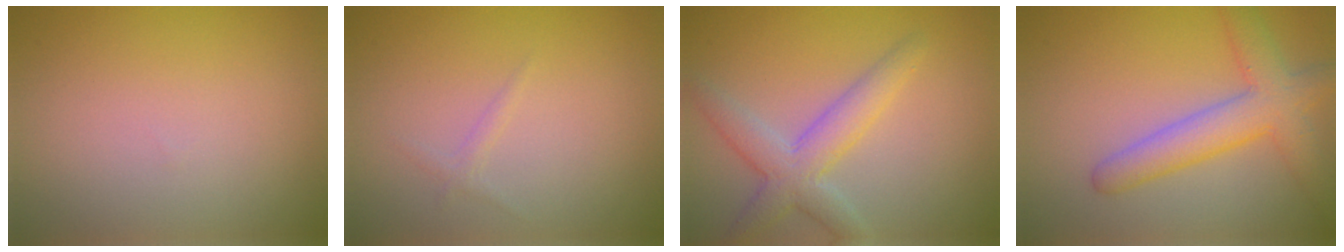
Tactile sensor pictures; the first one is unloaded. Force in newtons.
{"total": 0.7, "press": 0.7, "slide": 0.1}
{"total": 4.1, "press": 4.1, "slide": 0.2}
{"total": 5.1, "press": 5.1, "slide": 0.2}